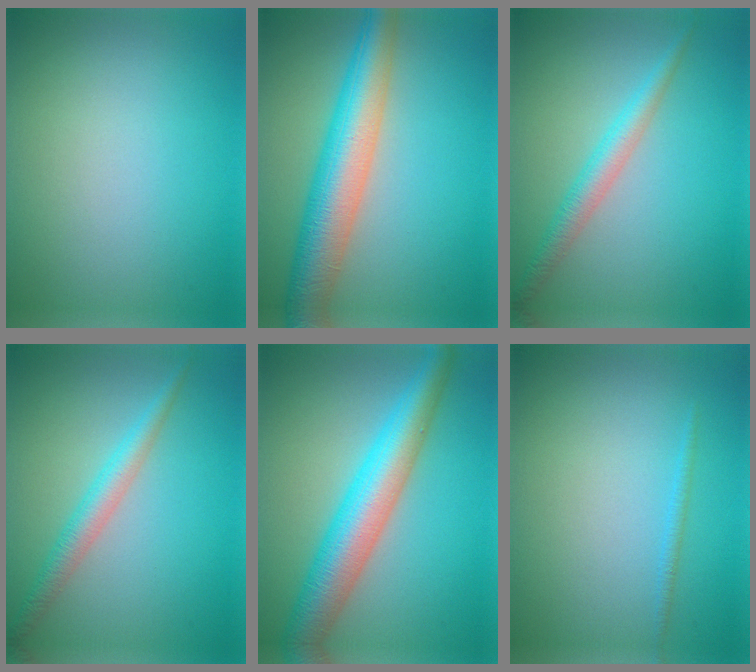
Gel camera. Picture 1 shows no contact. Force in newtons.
{"total": 7.7, "press": 7.7, "slide": 0.2}
{"total": 2.6, "press": 2.6, "slide": 0.0}
{"total": 2.6, "press": 2.6, "slide": 0.0}
{"total": 7.3, "press": 7.3, "slide": 0.2}
{"total": 0.8, "press": 0.8, "slide": 0.1}